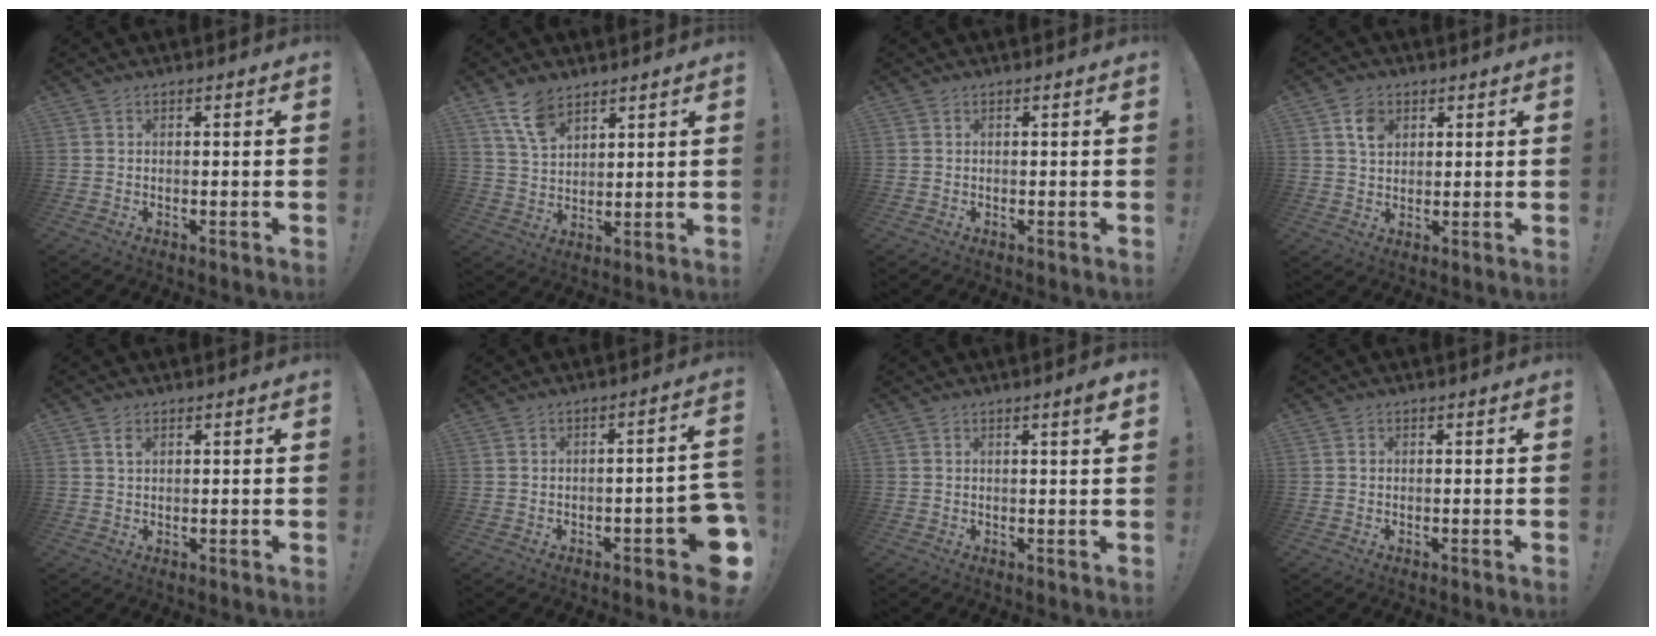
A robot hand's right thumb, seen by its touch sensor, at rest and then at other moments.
{"total": 8.7, "force": [6.2, 4.2, 4.5], "torque": [-0.089, -0.023, 0.119]}
{"total": 0.0}
{"total": 6.0, "force": [2.9, 4.5, 2.8], "torque": [-0.042, -0.004, 0.053]}
{"total": 1.6, "force": [0.9, 0.9, 1.0], "torque": [-0.013, -0.001, 0.016]}
{"total": 6.7, "force": [-2.9, 2.0, 5.7], "torque": [-0.074, 0.011, -0.042]}
{"total": 2.5, "force": [1.2, -0.2, 2.1], "torque": [-0.025, -0.008, 0.016]}
{"total": 0.0}